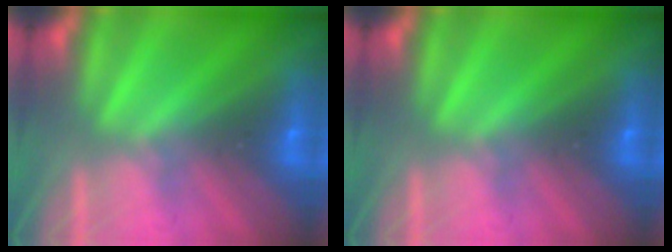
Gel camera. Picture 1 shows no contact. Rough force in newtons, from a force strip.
{"total": 0.0}